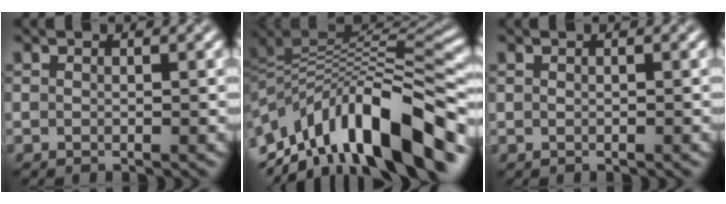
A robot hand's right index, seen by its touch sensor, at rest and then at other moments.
{"total": 13.1, "force": [-4.7, 5.9, 10.7], "torque": [-0.179, 0.016, -0.075]}
{"total": 0.0}